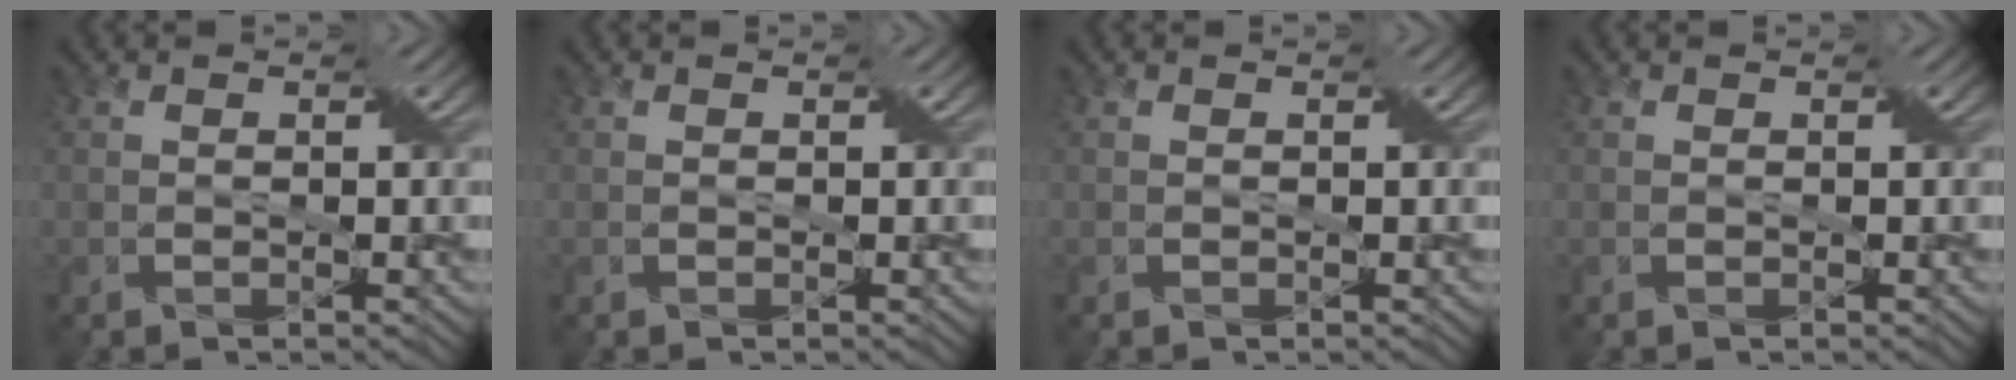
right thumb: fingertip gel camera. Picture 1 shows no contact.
{"total": 0.0}
{"total": 0.0}
{"total": 0.0}